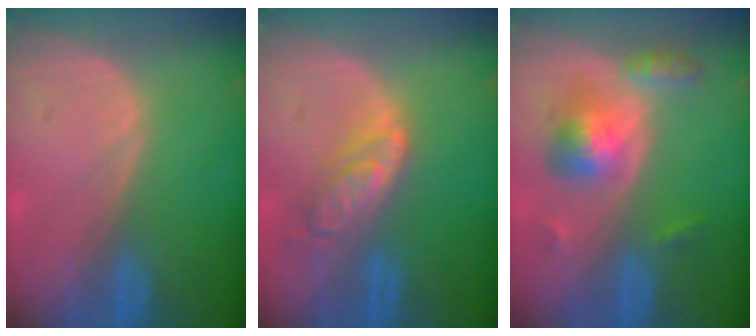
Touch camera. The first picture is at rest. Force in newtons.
{"total": 6.2, "press": 5.5, "slide": 2.8}
{"total": 5.7, "press": 5.7, "slide": 0.4}